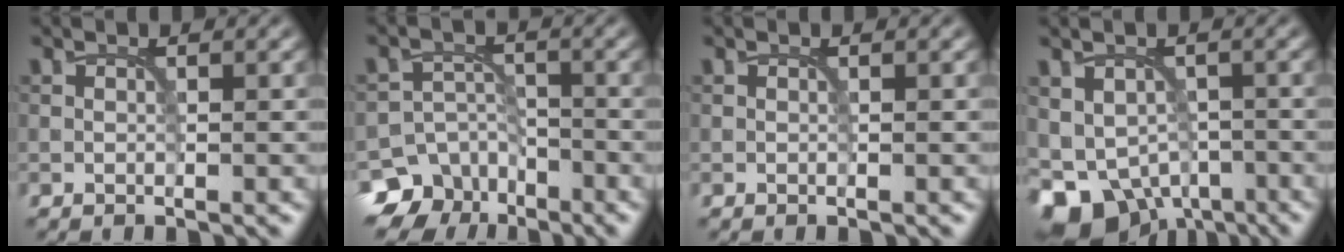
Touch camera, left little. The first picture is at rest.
{"total": 7.2, "force": [-4.9, 5.0, 1.4], "torque": [-0.004, -0.007, -0.084]}
{"total": 0.0}
{"total": 7.1, "force": [-3.3, 5.0, 3.8], "torque": [-0.065, -0.016, -0.054]}